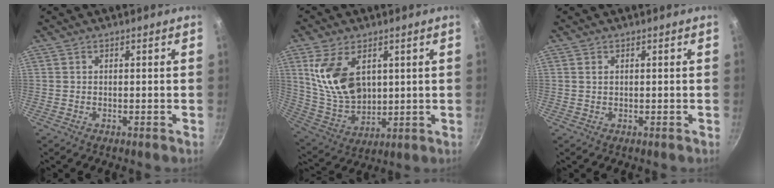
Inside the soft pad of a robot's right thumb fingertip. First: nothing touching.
{"total": 14.2, "force": [4.3, 9.0, 10.1], "torque": [-0.167, -0.031, 0.099]}
{"total": 0.7, "force": [0.3, 0.5, 0.5], "torque": [-0.009, 0.000, 0.005]}